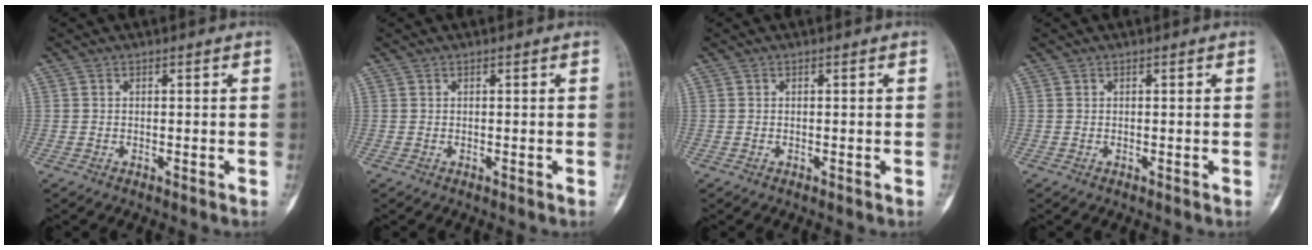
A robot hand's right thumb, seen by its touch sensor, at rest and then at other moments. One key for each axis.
{"total": 0.0}
{"total": 0.0}
{"total": 0.0}